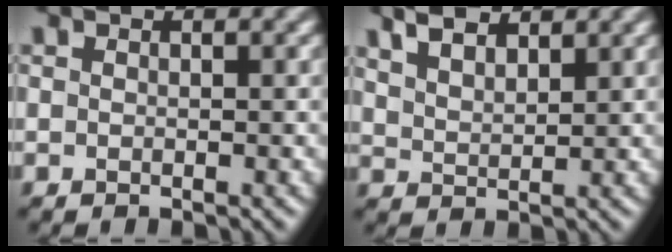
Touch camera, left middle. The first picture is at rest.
{"total": 4.4, "force": [3.7, 1.4, 1.8], "torque": [-0.034, 0.018, 0.058]}